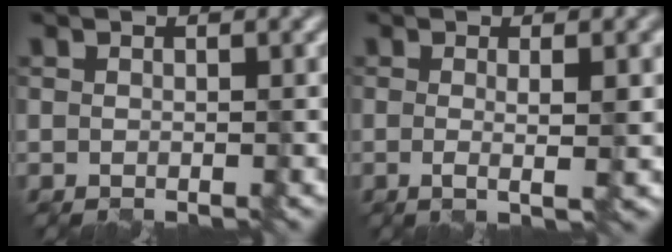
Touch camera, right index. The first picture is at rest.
{"total": 3.8, "force": [0.0, 1.0, 3.7], "torque": [-0.049, 0.003, -0.002]}